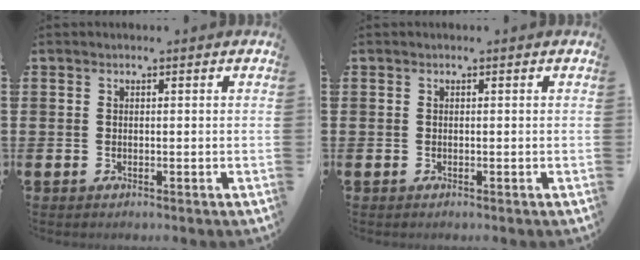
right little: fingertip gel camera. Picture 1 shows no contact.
{"total": 0.0}